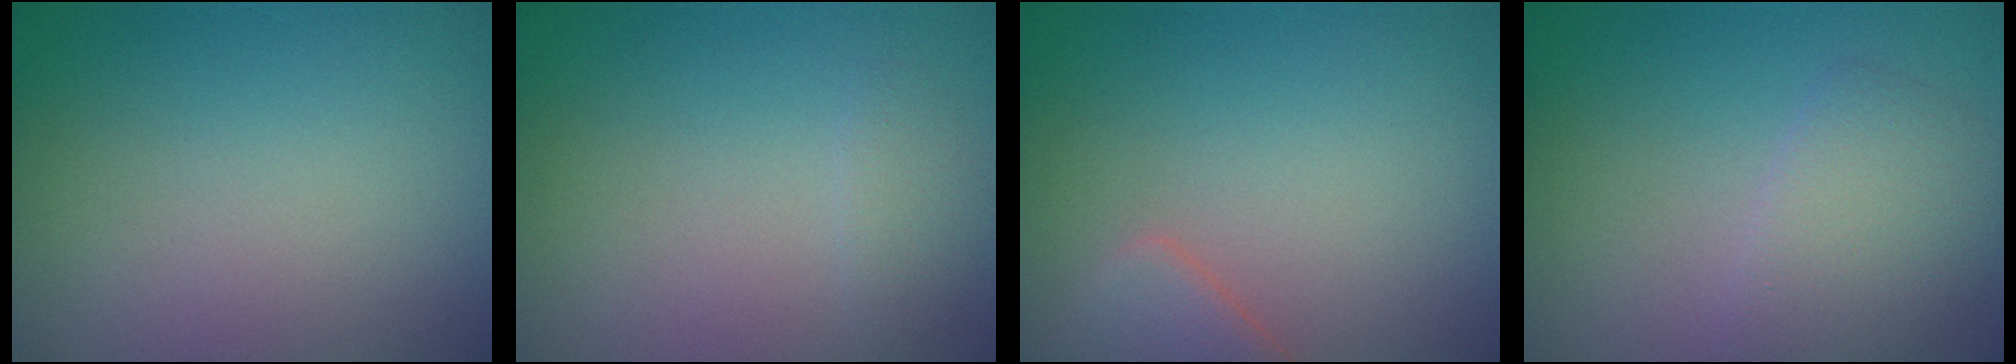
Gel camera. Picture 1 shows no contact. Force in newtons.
{"total": 1.1, "press": 1.1, "slide": 0.0}
{"total": 2.4, "press": 2.4, "slide": 0.2}
{"total": 3.0, "press": 3.0, "slide": 0.1}